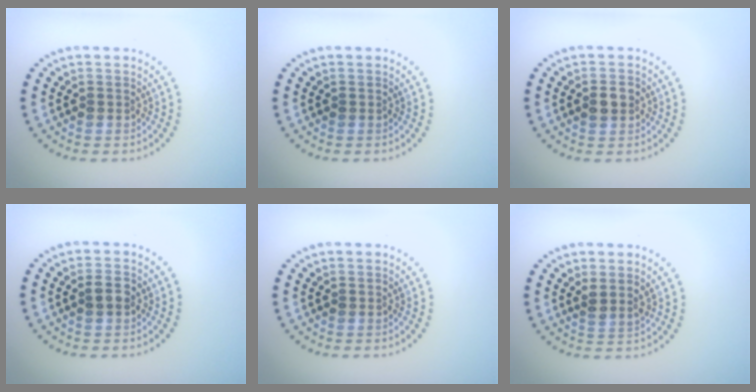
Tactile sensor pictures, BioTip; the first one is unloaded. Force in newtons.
{"total": 0.0}
{"total": 2.2, "press": 2.2, "slide": 0.0}
{"total": 1.8, "press": 1.8, "slide": 0.2}
{"total": 0.0}
{"total": 1.5, "press": 1.2, "slide": 0.9}